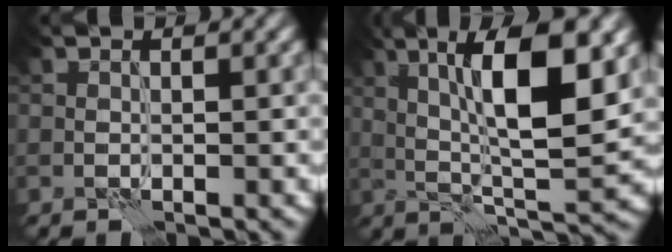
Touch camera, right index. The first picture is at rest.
{"total": 10.9, "force": [2.9, 2.6, 10.2], "torque": [-0.160, 0.006, 0.050]}